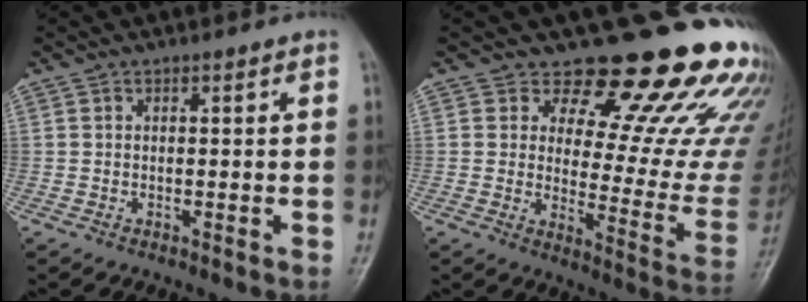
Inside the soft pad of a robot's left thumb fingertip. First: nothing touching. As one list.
[{"total": 23.8, "force": [17.8, 9.3, 12.7], "torque": [-0.122, -0.119, 0.216]}]